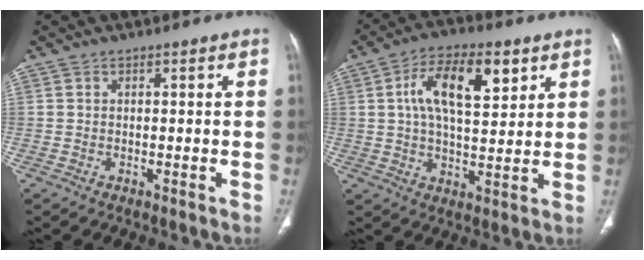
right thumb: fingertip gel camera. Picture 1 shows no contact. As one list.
[{"total": 13.5, "force": [4.8, 6.2, 11.0], "torque": [-0.172, -0.004, 0.079]}]